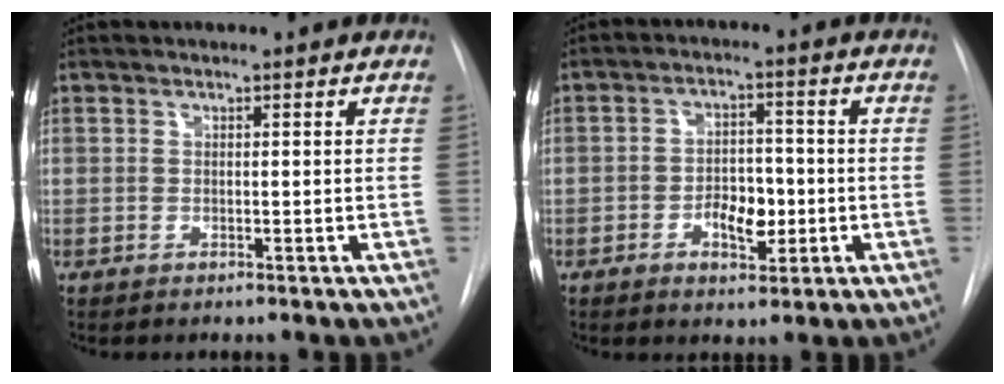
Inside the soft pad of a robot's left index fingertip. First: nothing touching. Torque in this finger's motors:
{"motor_torque": [0.19, 0.03, 0.13, 0.06]}